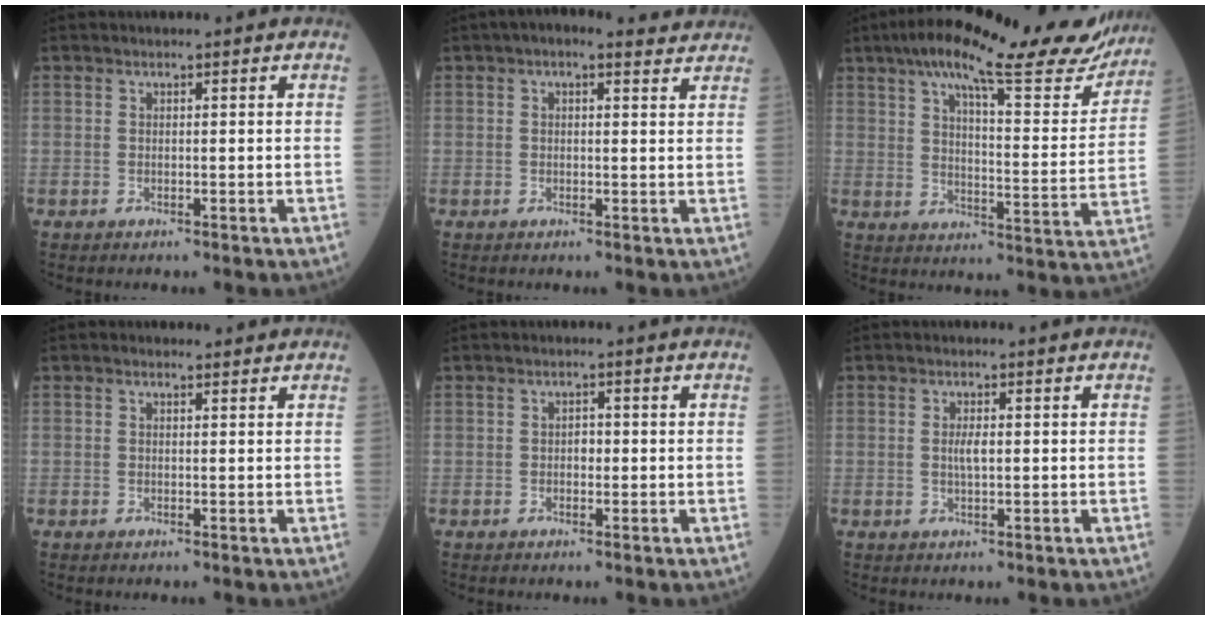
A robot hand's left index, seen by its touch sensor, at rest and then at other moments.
{"total": 4.7, "force": [3.7, 1.7, 2.5], "torque": [-0.035, 0.024, 0.040]}
{"total": 25.1, "force": [20.3, 4.8, 14.0], "torque": [-0.203, 0.001, 0.258]}
{"total": 0.9, "force": [0.6, 0.5, 0.4], "torque": [-0.015, 0.006, 0.007]}
{"total": 1.4, "force": [-0.2, 0.9, 1.0], "torque": [-0.013, 0.001, -0.006]}
{"total": 1.9, "force": [0.1, 0.5, 1.9], "torque": [-0.039, -0.003, 0.002]}